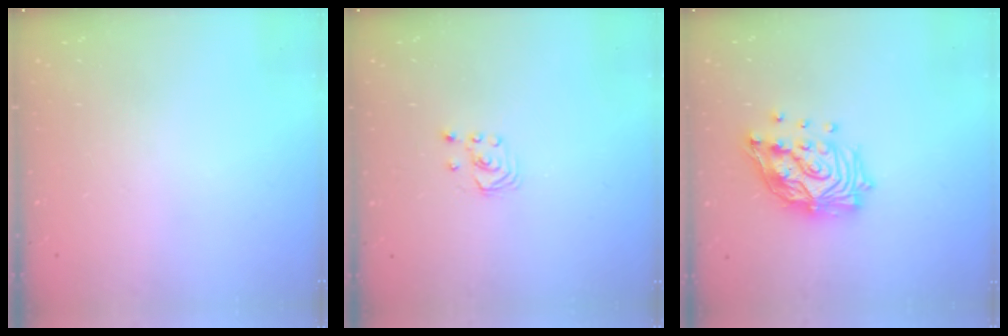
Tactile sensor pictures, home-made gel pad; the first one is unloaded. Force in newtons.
{"total": 1.9, "press": 1.9, "slide": 0.2}
{"total": 16.7, "press": 16.6, "slide": 1.1}